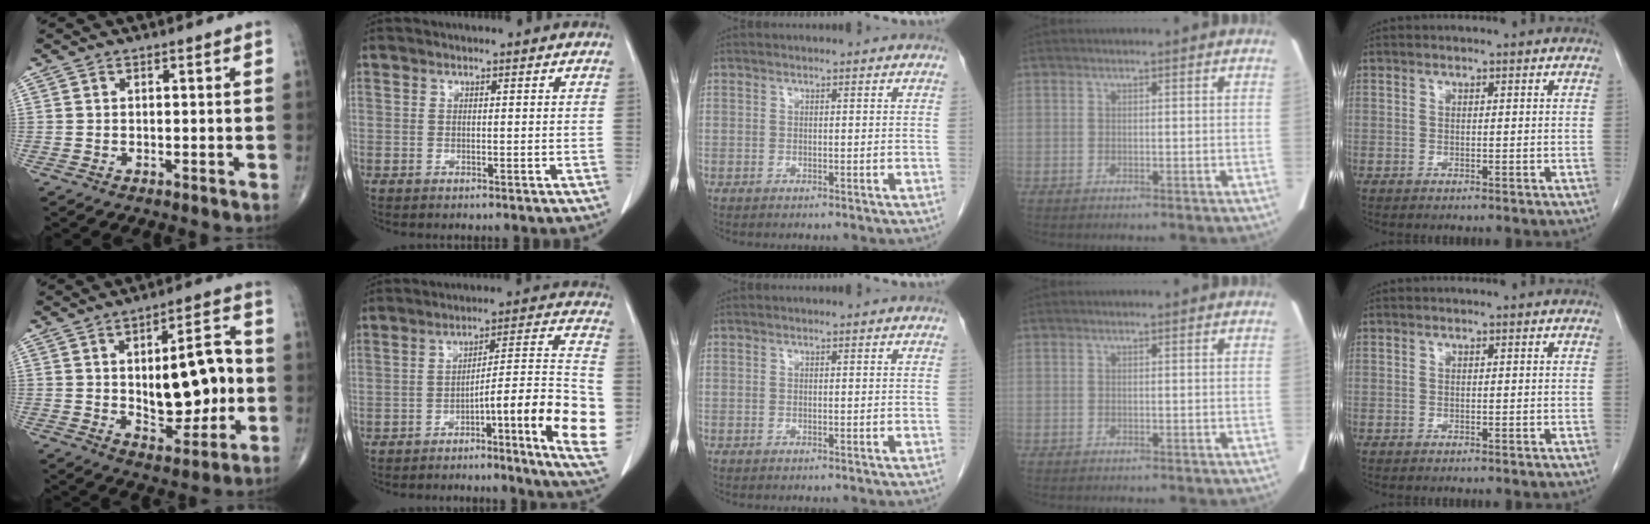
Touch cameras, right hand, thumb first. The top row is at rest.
{"thumb": {"total": 15.9, "force": [-0.2, 7.6, 13.9], "torque": [-0.166, 0.014, 0.006]}, "index": {"total": 16.0, "force": [-5.2, 0.3, 15.1], "torque": [-0.187, 0.012, -0.075]}}